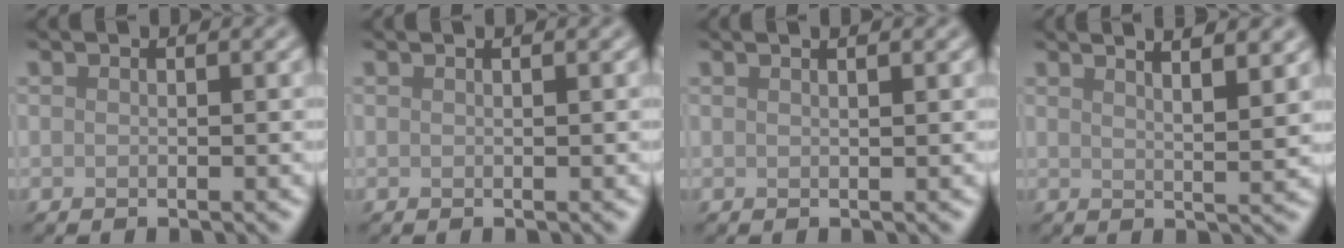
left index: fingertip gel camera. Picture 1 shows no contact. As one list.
[{"total": 0.7, "force": [0.5, 0.2, 0.5], "torque": [-0.004, 0.004, 0.003]}, {"total": 2.7, "force": [1.6, 1.2, 1.8], "torque": [-0.004, 0.008, -0.008]}, {"total": 6.7, "force": [4.3, 2.1, 4.7], "torque": [-0.036, 0.027, 0.031]}]